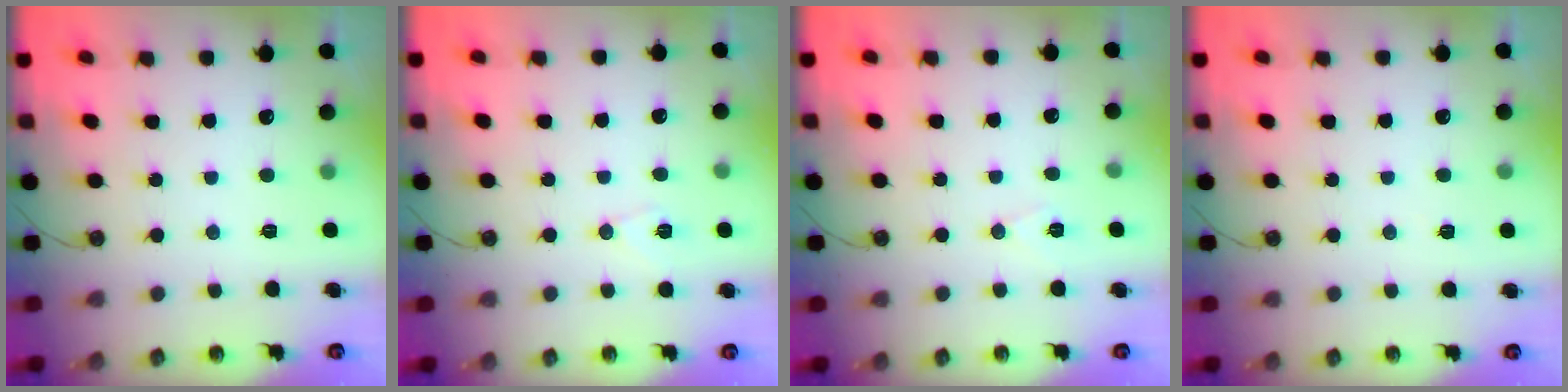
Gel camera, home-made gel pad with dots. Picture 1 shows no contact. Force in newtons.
{"total": 6.6, "press": 6.2, "slide": 2.4}
{"total": 5.5, "press": 3.3, "slide": 4.4}
{"total": 2.0, "press": 0.8, "slide": 1.8}